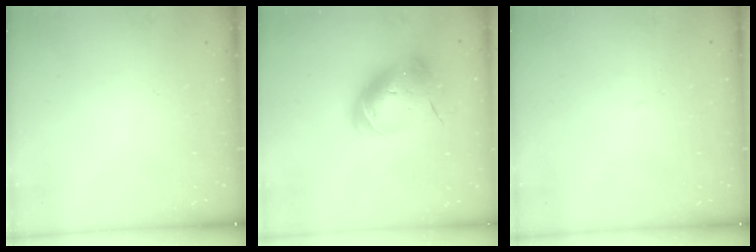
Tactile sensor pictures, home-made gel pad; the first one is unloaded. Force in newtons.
{"total": 13.5, "press": 13.3, "slide": 2.4}
{"total": 1.6, "press": 1.6, "slide": 0.3}